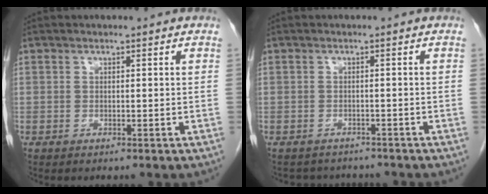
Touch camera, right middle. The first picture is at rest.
{"total": 4.7, "force": [-4.4, 1.7, 0.3], "torque": [-0.003, 0.003, -0.055]}